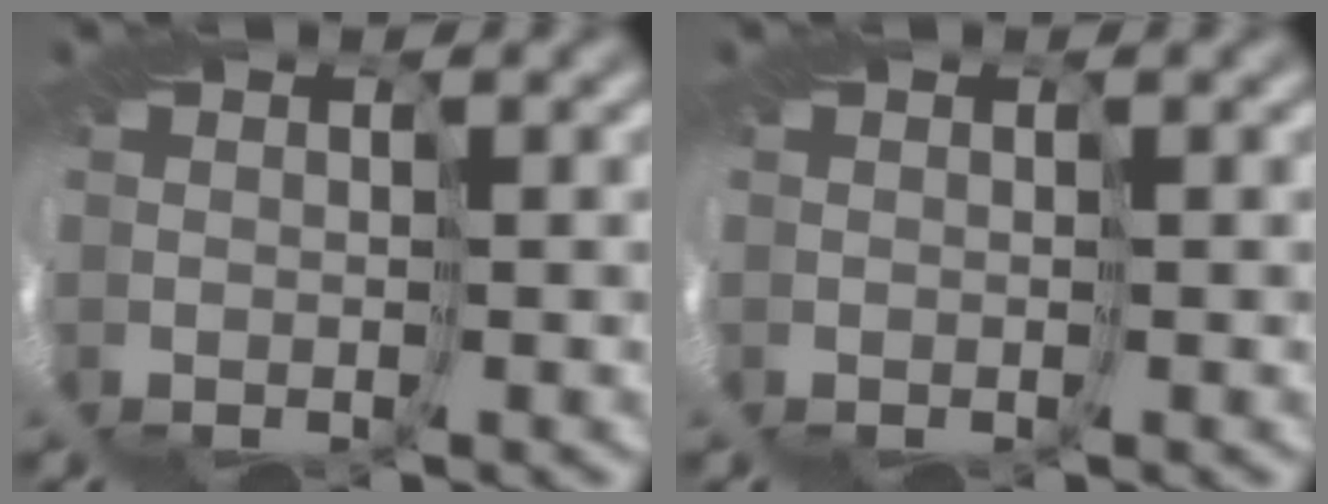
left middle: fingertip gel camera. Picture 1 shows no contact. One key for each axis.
{"total": 0.0}